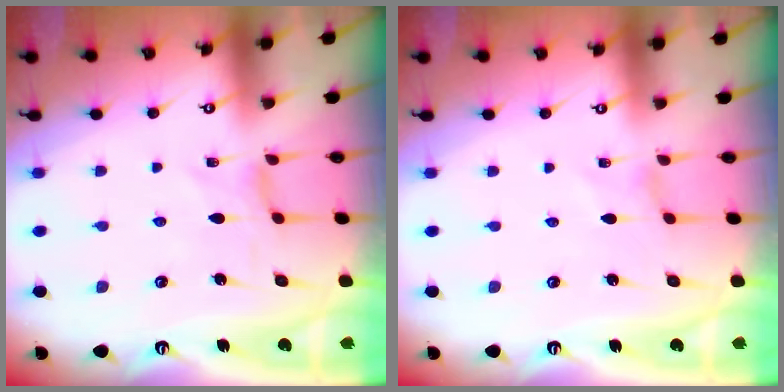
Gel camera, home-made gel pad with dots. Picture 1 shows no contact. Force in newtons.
{"total": 0.7, "press": 0.6, "slide": 0.1}